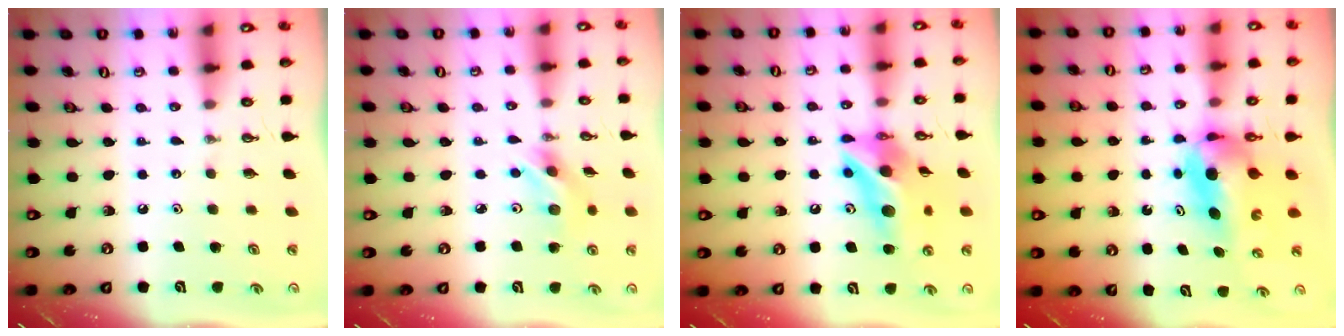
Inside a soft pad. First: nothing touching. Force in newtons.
{"total": 7.0, "press": 7.0, "slide": 0.2}
{"total": 14.8, "press": 14.7, "slide": 1.3}
{"total": 6.1, "press": 6.0, "slide": 1.0}